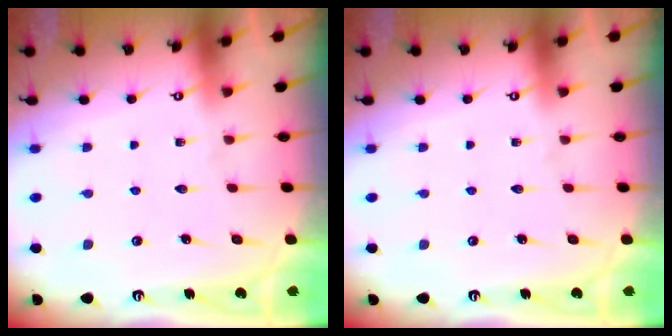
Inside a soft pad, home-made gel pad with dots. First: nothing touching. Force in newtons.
{"total": 0.0}